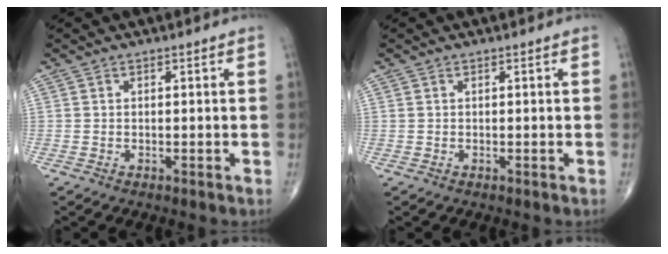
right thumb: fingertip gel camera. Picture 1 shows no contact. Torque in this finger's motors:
{"motor_torque": [-0.23, -0.06, 0.17, 0.13, -0.02]}